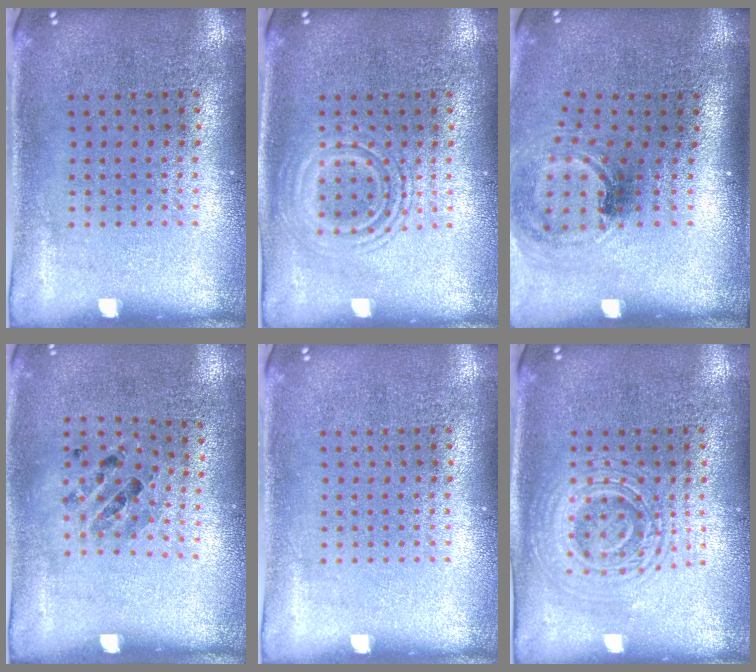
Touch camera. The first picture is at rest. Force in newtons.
{"total": 2.7, "press": 2.7, "slide": 0.4}
{"total": 1.3, "press": 1.0, "slide": 0.7}
{"total": 0.8, "press": 0.7, "slide": 0.4}
{"total": 0.0}
{"total": 2.7, "press": 2.7, "slide": 0.5}